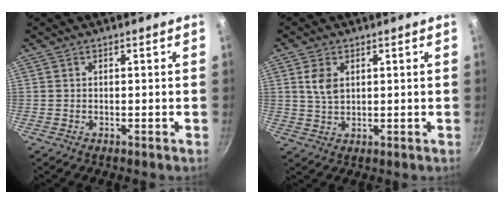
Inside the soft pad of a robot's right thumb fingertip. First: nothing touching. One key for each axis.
{"total": 4.6, "fx": 1.4, "fy": 3.0, "fz": 3.2, "tx": -0.056, "ty": -0.005, "tz": 0.030}